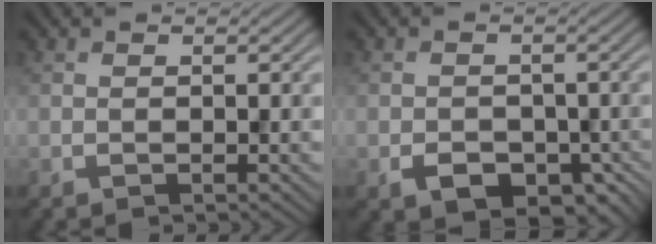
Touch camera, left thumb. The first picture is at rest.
{"total": 4.8, "force": [-2.1, 3.5, 2.6], "torque": [-0.042, -0.020, -0.034]}